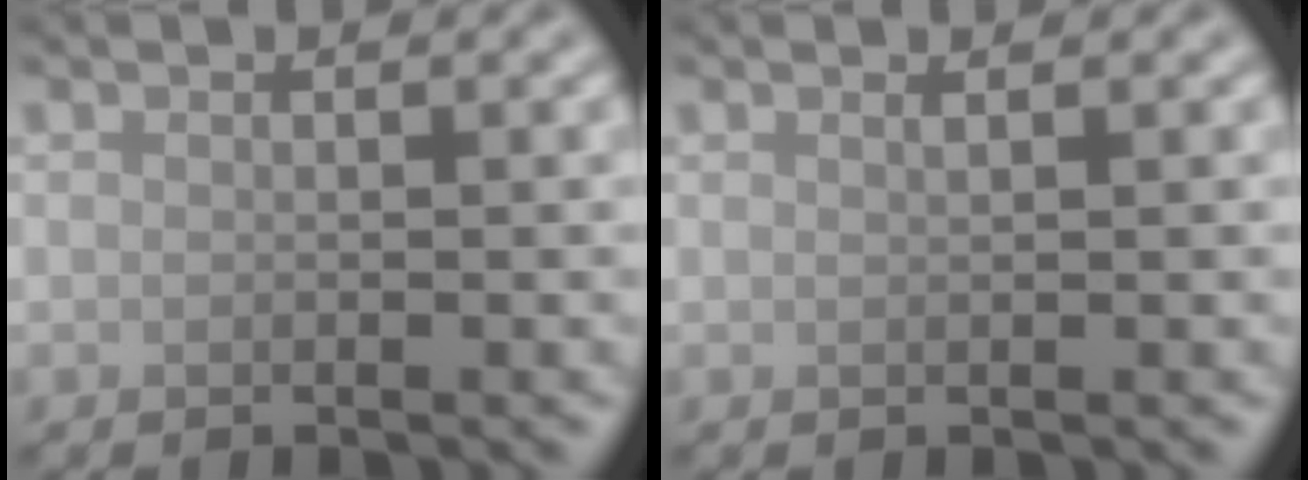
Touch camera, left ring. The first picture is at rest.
{"total": 0.8, "force": [0.5, 0.3, 0.5], "torque": [-0.001, -0.001, 0.003]}